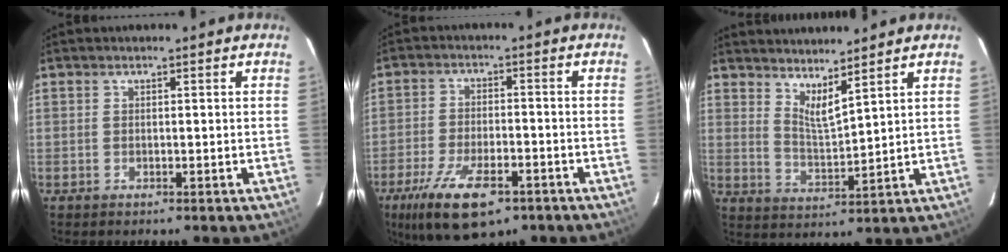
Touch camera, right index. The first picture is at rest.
{"total": 14.3, "force": [-8.8, 5.6, 9.8], "torque": [-0.209, -0.032, -0.148]}
{"total": 5.9, "force": [4.9, 0.3, 3.2], "torque": [-0.054, -0.011, 0.085]}